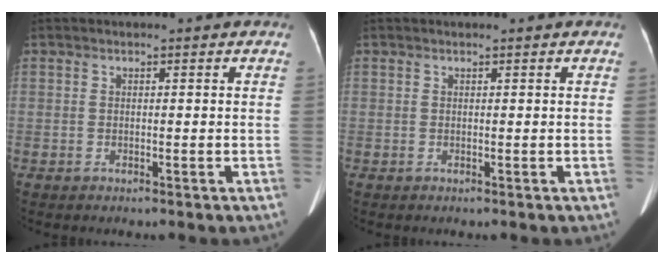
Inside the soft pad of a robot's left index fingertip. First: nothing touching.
{"total": 0.0}